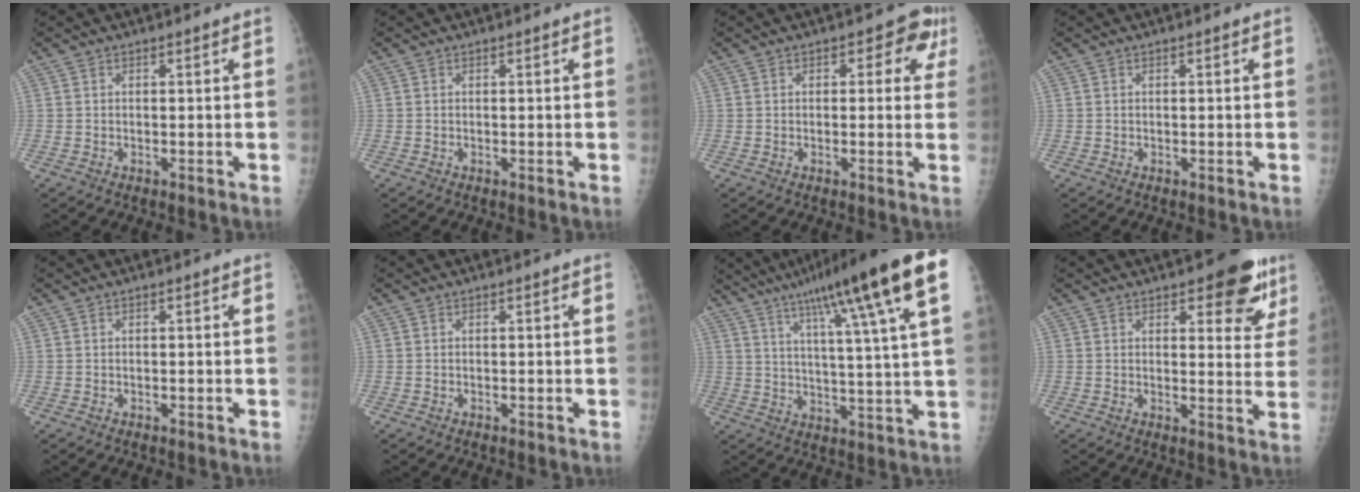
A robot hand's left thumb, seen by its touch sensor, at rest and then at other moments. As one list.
[{"total": 0.0}, {"total": 5.1, "force": [1.7, 3.2, 3.5], "torque": [0.003, 0.001, 0.007]}, {"total": 0.0}, {"total": 0.0}, {"total": 0.0}, {"total": 22.2, "force": [11.7, 1.8, 18.7], "torque": [-0.282, -0.012, 0.165]}, {"total": 10.2, "force": [5.9, 4.1, 7.2], "torque": [-0.047, -0.027, 0.071]}]